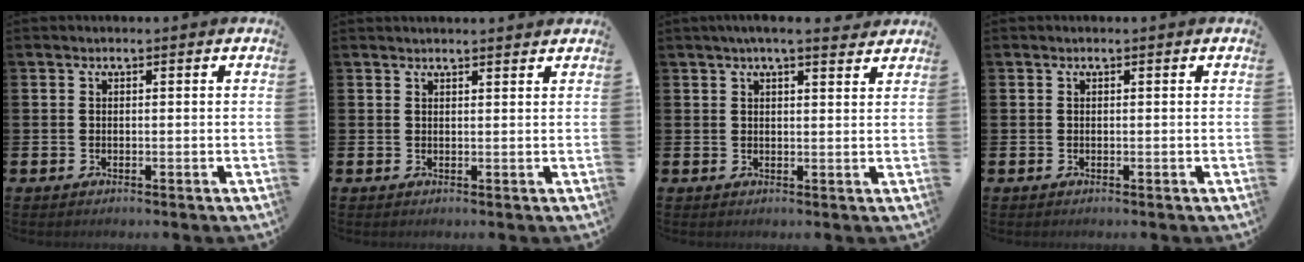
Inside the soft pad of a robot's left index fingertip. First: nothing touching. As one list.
[{"total": 1.4, "force": [1.4, -0.1, 0.2], "torque": [0.004, -0.007, 0.023]}, {"total": 3.6, "force": [3.3, 0.2, 1.5], "torque": [-0.026, -0.011, 0.056]}, {"total": 0.0}]